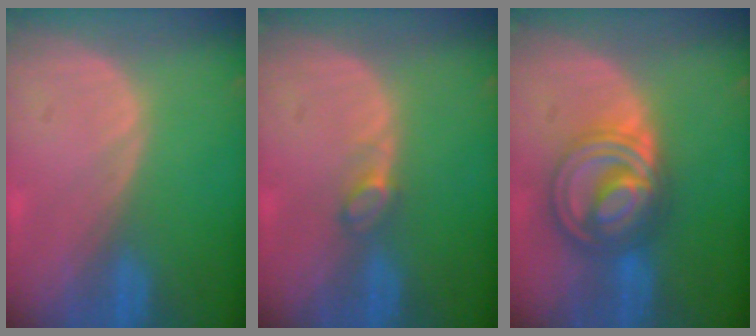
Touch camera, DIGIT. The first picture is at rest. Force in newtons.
{"total": 2.0, "press": 1.9, "slide": 0.2}
{"total": 8.7, "press": 8.7, "slide": 0.6}